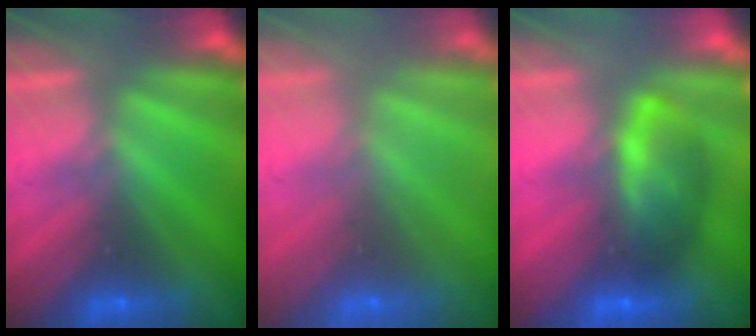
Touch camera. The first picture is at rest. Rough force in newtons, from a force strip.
{"total": 9.6}
{"total": 7.5}